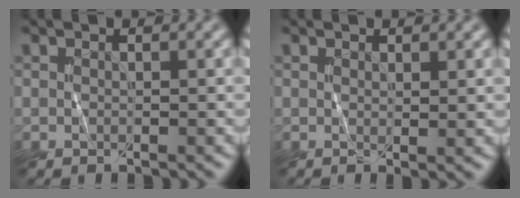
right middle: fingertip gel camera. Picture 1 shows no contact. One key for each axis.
{"total": 0.7, "fx": 0.6, "fy": 0.1, "fz": 0.5, "tx": -0.007, "ty": -0.002, "tz": 0.009}